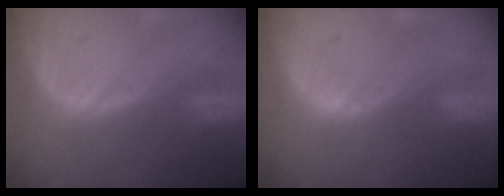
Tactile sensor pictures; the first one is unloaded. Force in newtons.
{"total": 0.7, "press": 0.6, "slide": 0.4}